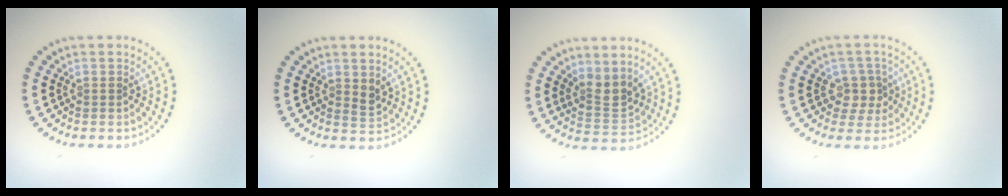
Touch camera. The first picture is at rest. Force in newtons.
{"total": 1.1, "press": 1.0, "slide": 0.6}
{"total": 2.5, "press": 2.0, "slide": 1.5}
{"total": 2.5, "press": 2.1, "slide": 1.4}